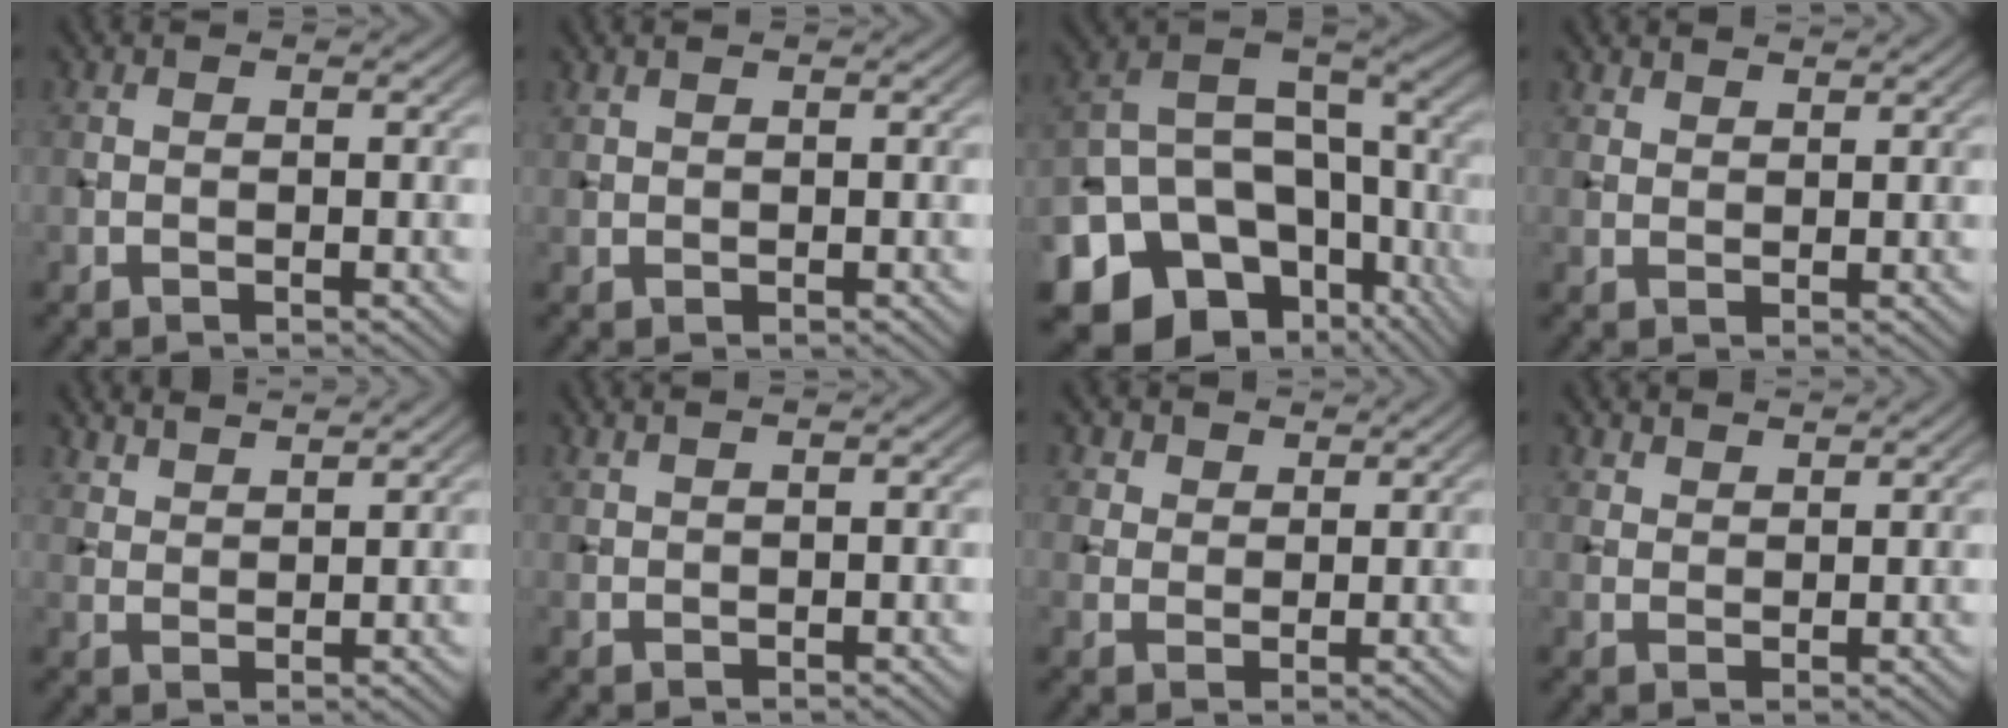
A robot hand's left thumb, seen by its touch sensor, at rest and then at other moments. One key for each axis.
{"total": 1.1, "fx": 1.0, "fy": 0.4, "fz": 0.3, "tx": -0.014, "ty": 0.004, "tz": 0.026}
{"total": 19.5, "fx": -9.8, "fy": 14.2, "fz": 9.1, "tx": -0.224, "ty": -0.030, "tz": -0.119}
{"total": 2.5, "fx": 2.2, "fy": 0.8, "fz": 0.8, "tx": -0.017, "ty": -0.002, "tz": 0.048}
{"total": 4.5, "fx": 4.1, "fy": 1.0, "fz": 1.7, "tx": -0.034, "ty": -0.008, "tz": 0.090}
{"total": 1.2, "fx": 1.1, "fy": 0.1, "fz": 0.4, "tx": -0.016, "ty": 0.005, "tz": 0.025}
{"total": 3.7, "fx": 2.6, "fy": 2.3, "fz": 1.1, "tx": -0.034, "ty": -0.008, "tz": 0.062}
{"total": 3.5, "fx": 3.1, "fy": 1.1, "fz": 1.1, "tx": -0.023, "ty": -0.010, "tz": 0.072}